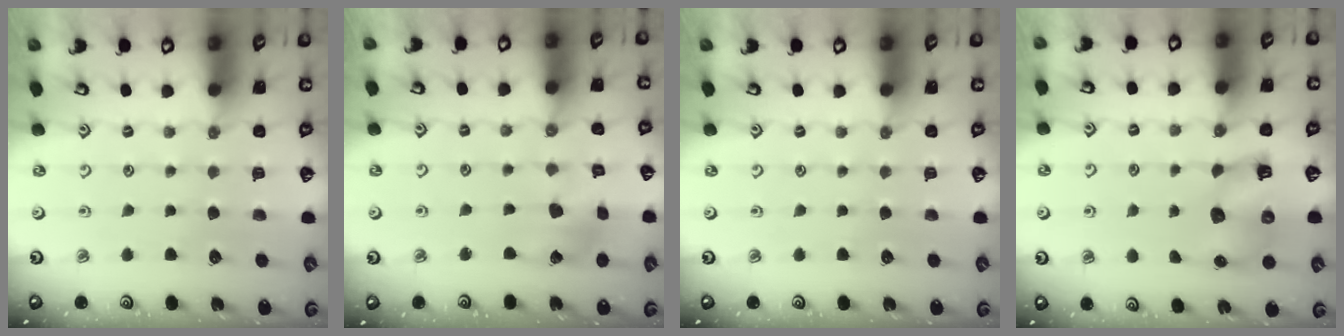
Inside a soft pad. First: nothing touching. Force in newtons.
{"total": 7.7, "press": 7.7, "slide": 0.9}
{"total": 0.0}
{"total": 7.3, "press": 7.2, "slide": 0.8}